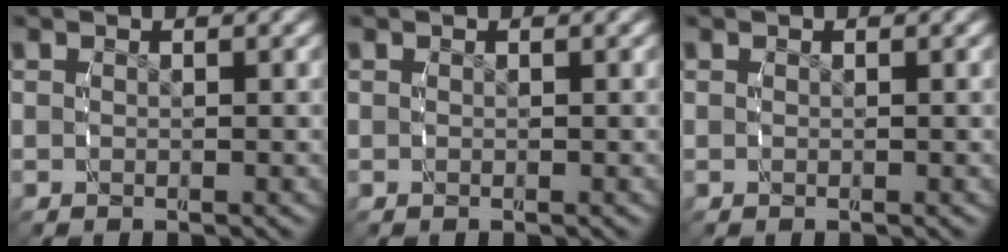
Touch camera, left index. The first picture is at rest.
{"total": 0.0}
{"total": 0.0}